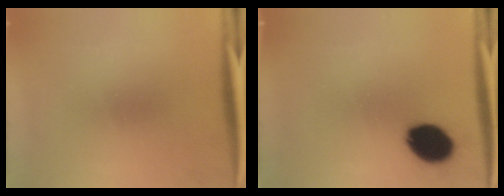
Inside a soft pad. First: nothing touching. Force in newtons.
{"total": 10.9}